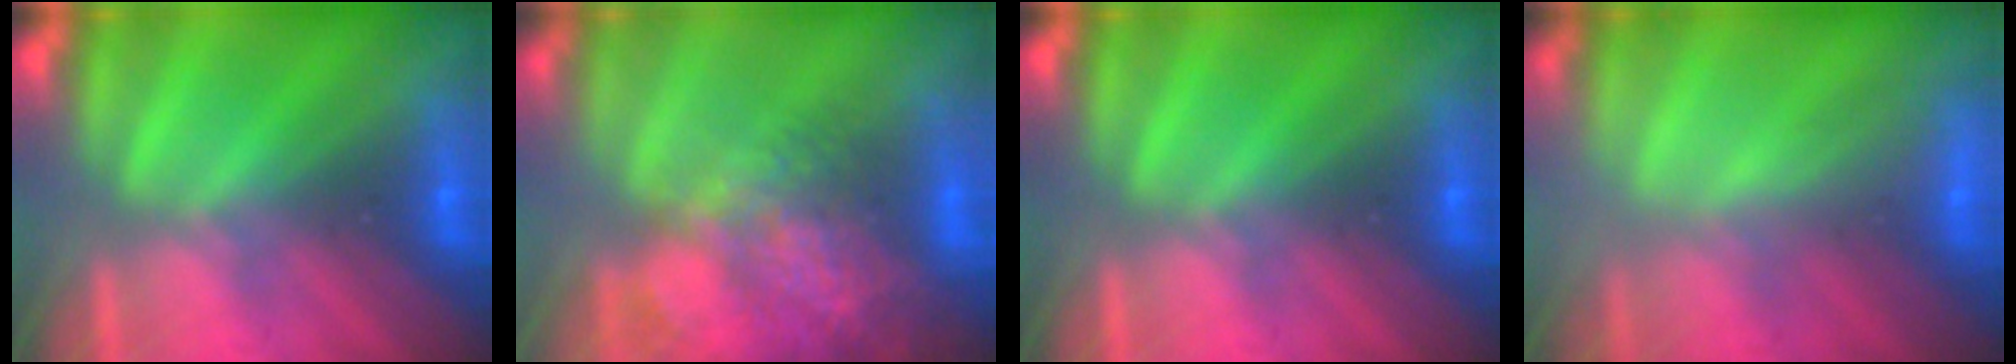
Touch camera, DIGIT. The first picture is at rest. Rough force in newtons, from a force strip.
{"total": 11.1}
{"total": 0.0}
{"total": 2.2}